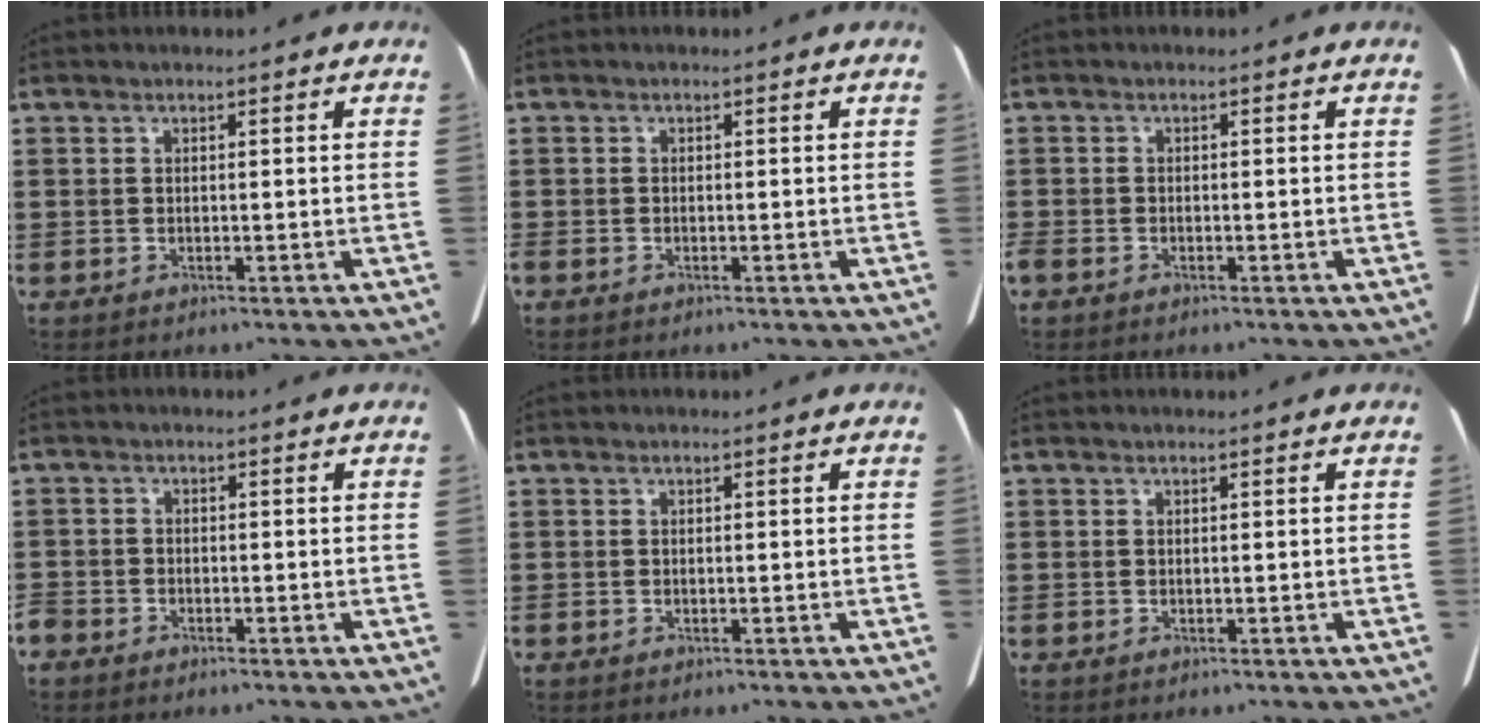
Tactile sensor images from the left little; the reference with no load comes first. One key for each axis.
{"total": 0.5, "fx": -0.4, "fy": 0.2, "fz": 0.1, "tx": -0.003, "ty": -0.002, "tz": -0.008}
{"total": 0.7, "fx": -0.6, "fy": 0.4, "fz": 0.3, "tx": -0.005, "ty": 0.000, "tz": -0.012}
{"total": 1.4, "fx": -1.3, "fy": 0.5, "fz": 0.1, "tx": -0.006, "ty": 0.002, "tz": -0.029}
{"total": 0.0}
{"total": 0.0}